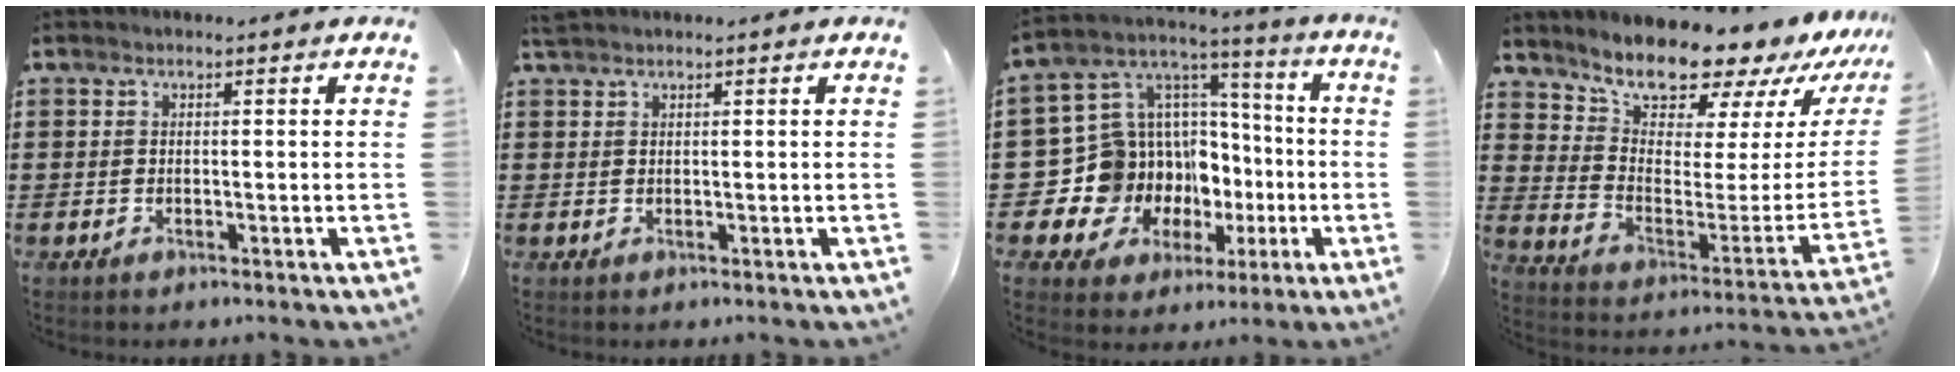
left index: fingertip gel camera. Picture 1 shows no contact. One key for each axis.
{"total": 1.1, "fx": 1.0, "fy": 0.2, "fz": 0.4, "tx": -0.011, "ty": 0.000, "tz": 0.019}
{"total": 12.2, "fx": -3.2, "fy": 11.7, "fz": 1.5, "tx": -0.075, "ty": -0.030, "tz": -0.025}
{"total": 10.8, "fx": 10.4, "fy": 2.0, "fz": 1.9, "tx": -0.056, "ty": -0.106, "tz": 0.175}